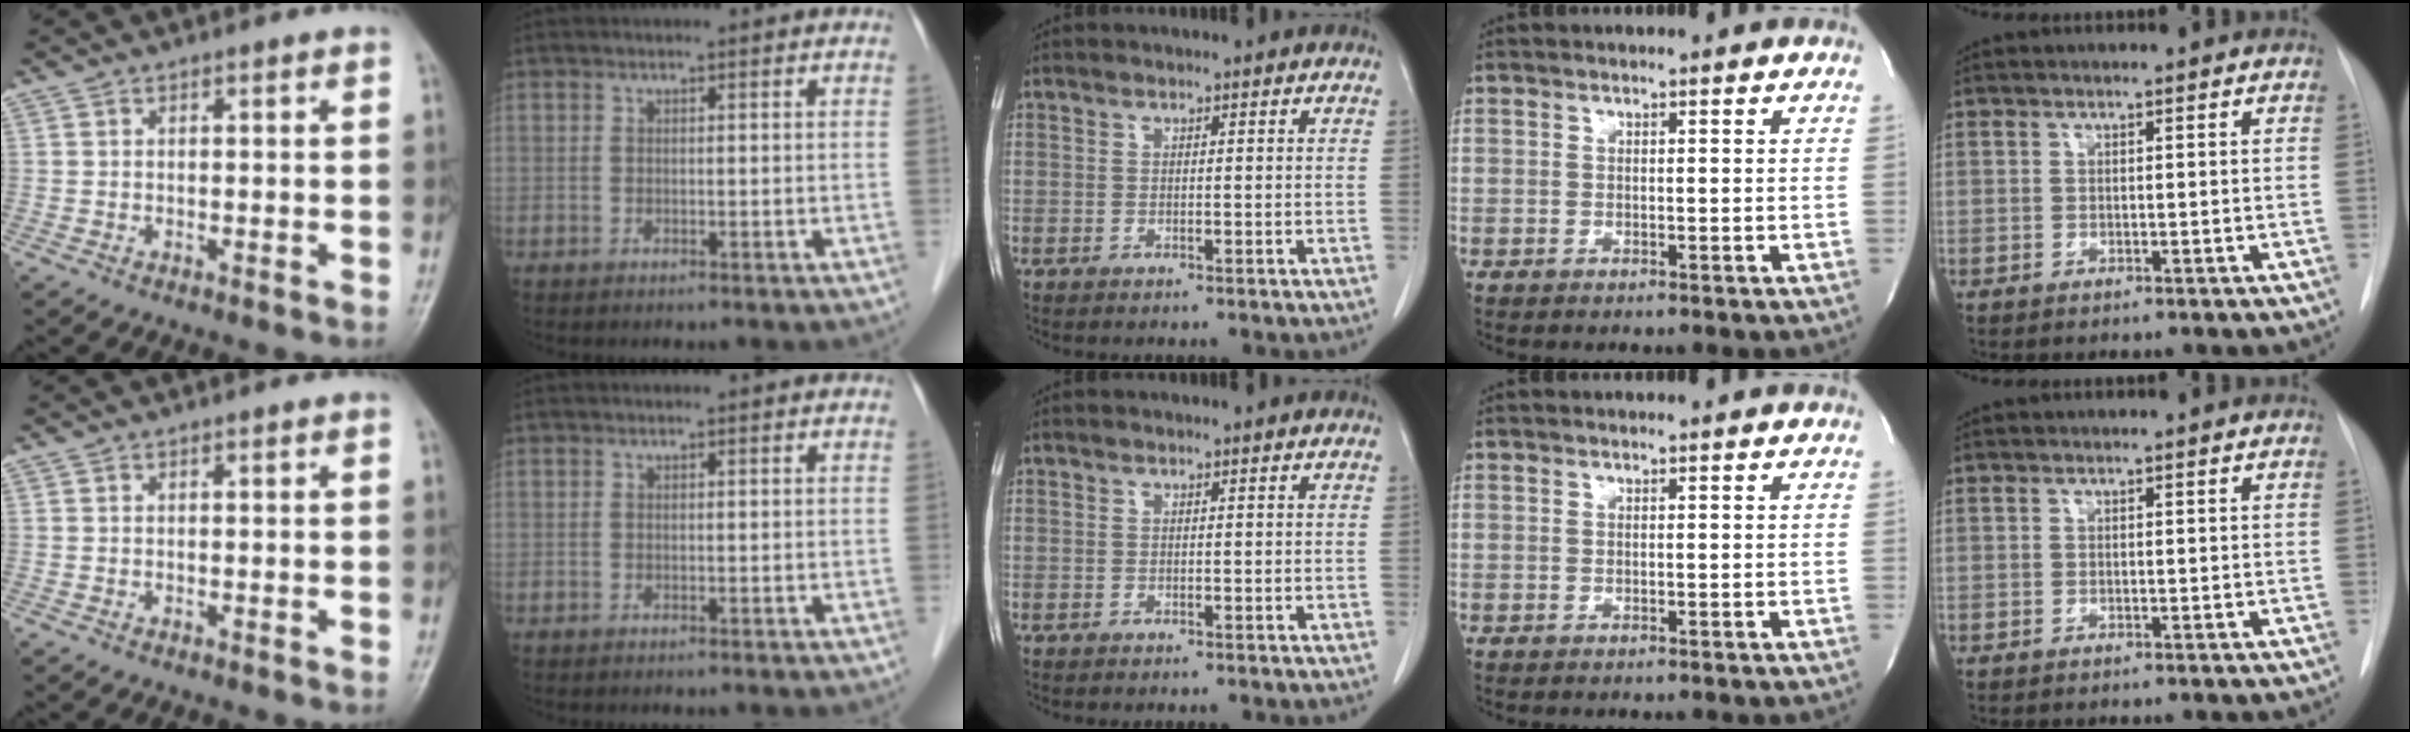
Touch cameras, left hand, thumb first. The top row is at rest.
{}